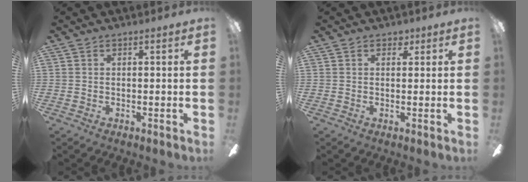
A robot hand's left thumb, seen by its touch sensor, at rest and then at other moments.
{"total": 1.9, "force": [1.1, 1.3, 0.8], "torque": [-0.001, -0.003, 0.018]}